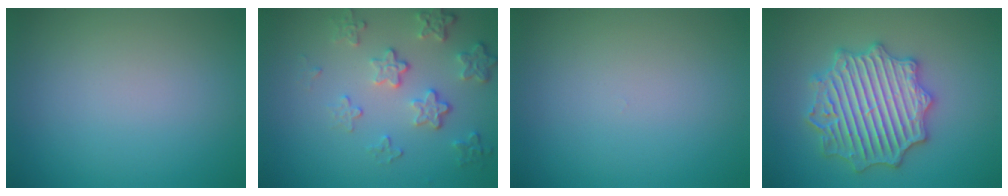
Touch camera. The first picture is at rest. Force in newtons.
{"total": 4.2, "press": 3.2, "slide": 2.8}
{"total": 0.0}
{"total": 6.6, "press": 6.5, "slide": 1.0}